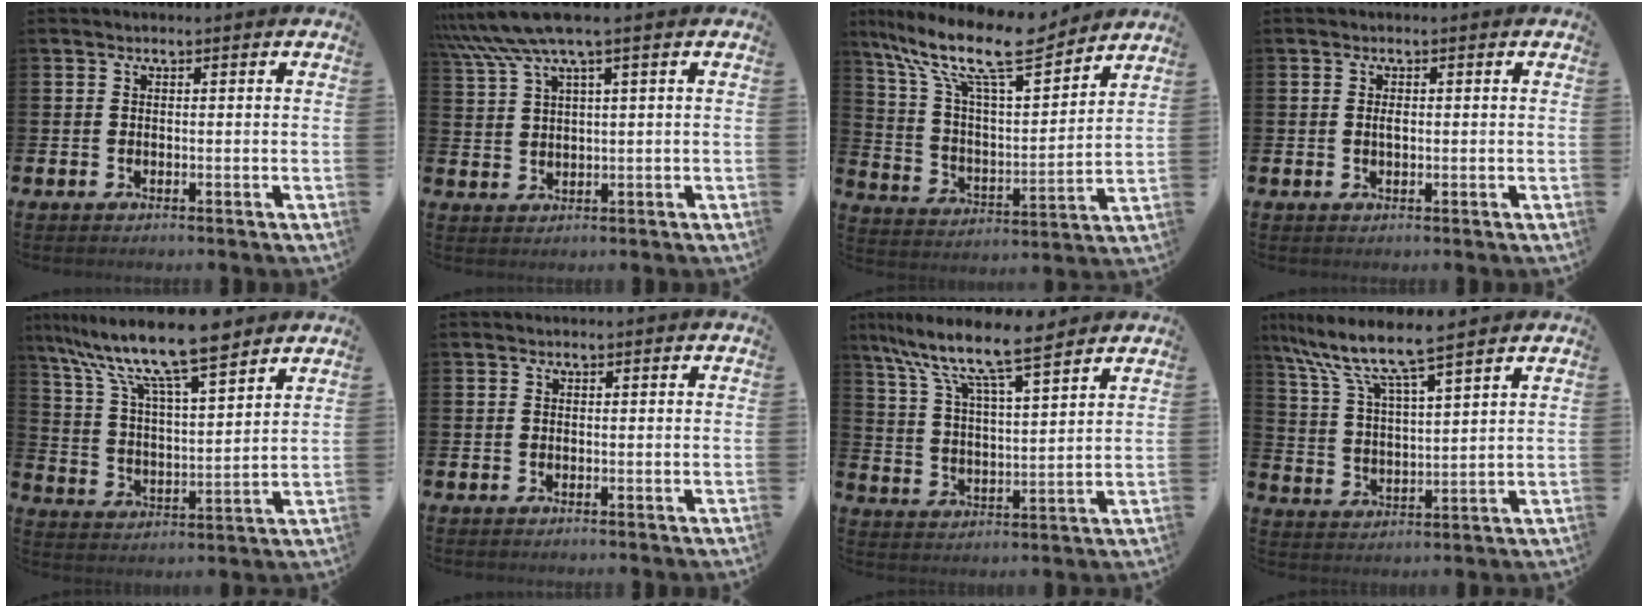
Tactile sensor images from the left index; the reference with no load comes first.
{"total": 6.4, "force": [4.6, 0.4, 4.5], "torque": [-0.103, -0.006, 0.082]}
{"total": 13.7, "force": [11.1, 3.2, 7.4], "torque": [-0.174, -0.065, 0.192]}
{"total": 1.0, "force": [0.1, 0.5, 0.9], "torque": [-0.018, 0.003, 0.000]}
{"total": 12.4, "force": [10.5, 1.6, 6.3], "torque": [-0.149, -0.056, 0.182]}
{"total": 0.0}
{"total": 9.3, "force": [8.0, 1.6, 4.4], "torque": [-0.114, -0.051, 0.135]}
{"total": 7.8, "force": [6.9, 0.6, 3.6], "torque": [-0.103, -0.041, 0.117]}